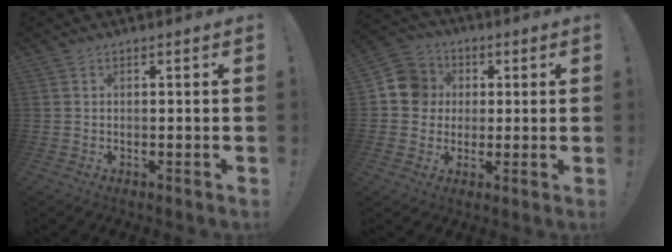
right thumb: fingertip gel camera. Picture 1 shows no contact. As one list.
[{"total": 10.6, "force": [1.3, 10.0, 3.1], "torque": [-0.027, 0.010, 0.030]}]